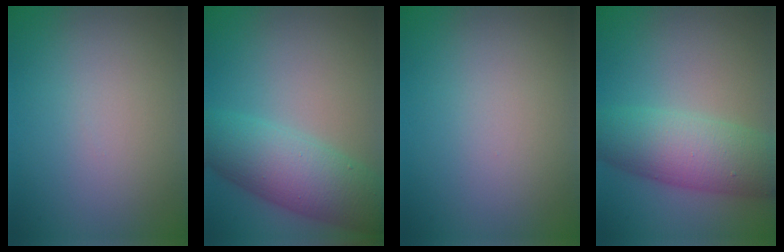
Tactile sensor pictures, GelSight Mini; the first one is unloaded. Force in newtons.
{"total": 7.3, "press": 7.3, "slide": 0.2}
{"total": 0.0}
{"total": 7.1, "press": 7.1, "slide": 0.1}